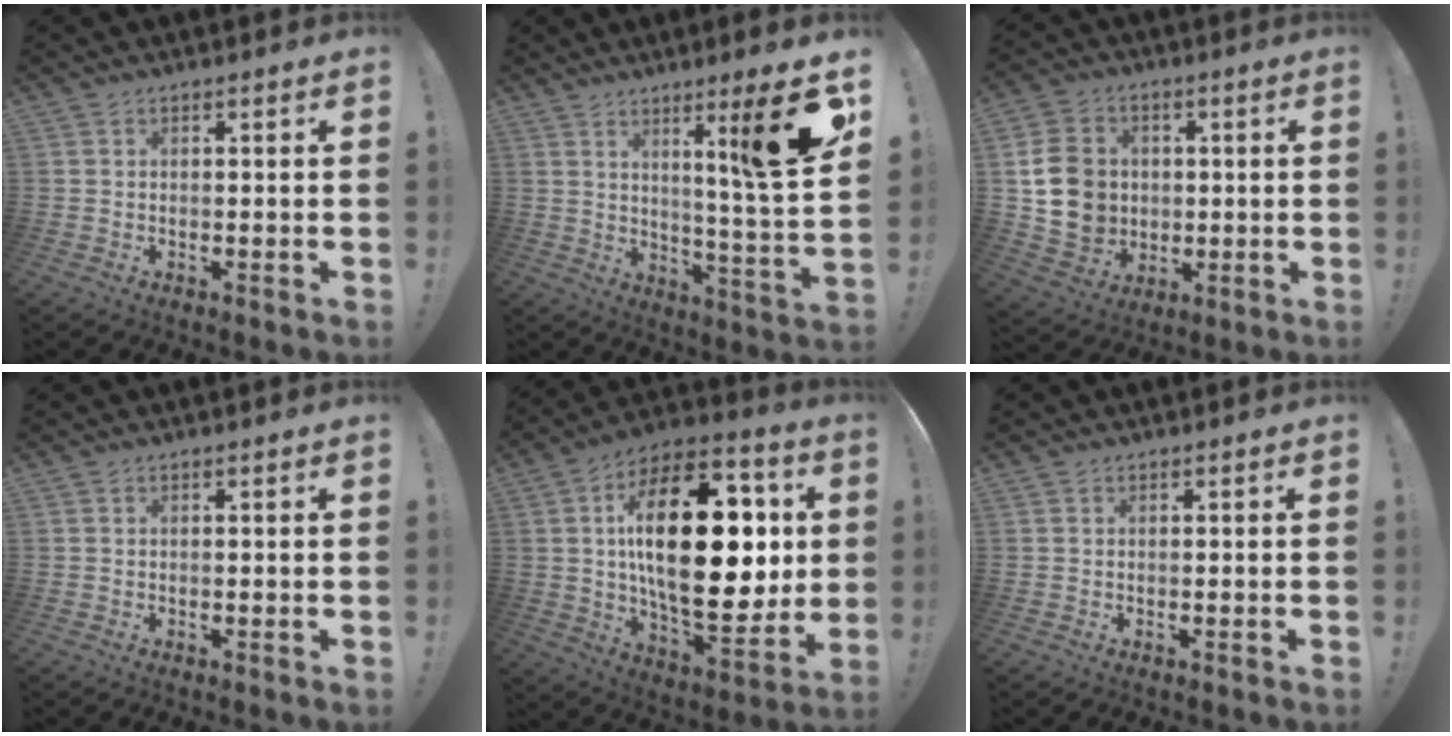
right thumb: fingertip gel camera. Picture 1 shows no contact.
{"total": 14.2, "force": [6.7, -1.5, 12.5], "torque": [-0.178, -0.053, 0.076]}
{"total": 13.0, "force": [1.0, 11.2, 6.4], "torque": [-0.101, 0.006, 0.027]}
{"total": 0.0}
{"total": 32.4, "force": [4.4, 16.1, 27.8], "torque": [-0.478, -0.009, 0.075]}
{"total": 0.0}